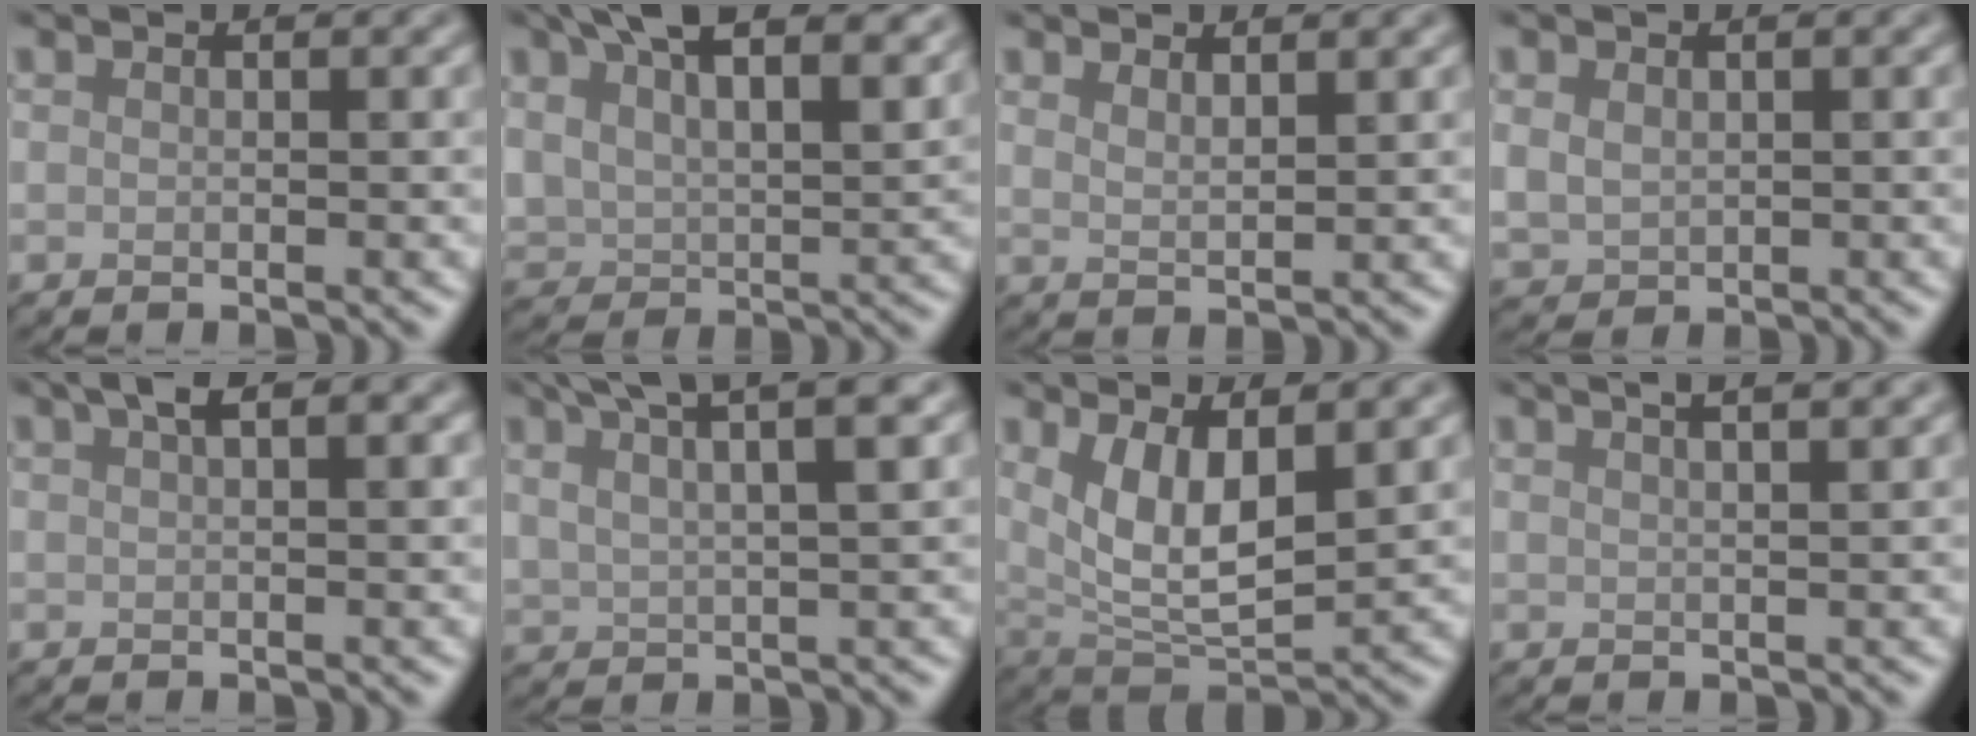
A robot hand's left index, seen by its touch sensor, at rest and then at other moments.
{"total": 12.0, "force": [6.8, 6.0, 7.8], "torque": [-0.143, 0.009, 0.119]}
{"total": 1.8, "force": [1.5, 0.4, 0.9], "torque": [-0.012, -0.002, 0.025]}
{"total": 1.8, "force": [0.5, 1.5, 1.0], "torque": [-0.022, -0.002, 0.014]}
{"total": 2.7, "force": [1.4, 0.7, 2.2], "torque": [-0.030, 0.007, 0.022]}
{"total": 8.5, "force": [5.8, 2.7, 5.6], "torque": [-0.086, 0.037, 0.066]}
{"total": 5.6, "force": [2.1, 2.2, 4.8], "torque": [-0.098, -0.016, 0.046]}
{"total": 6.8, "force": [4.3, 2.9, 4.5], "torque": [-0.022, 0.052, 0.024]}